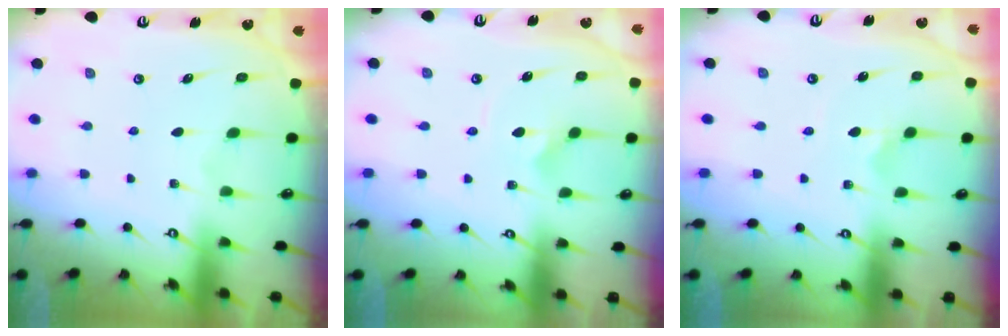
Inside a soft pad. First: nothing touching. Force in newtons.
{"total": 2.9, "press": 2.9, "slide": 0.4}
{"total": 1.8, "press": 1.7, "slide": 0.4}